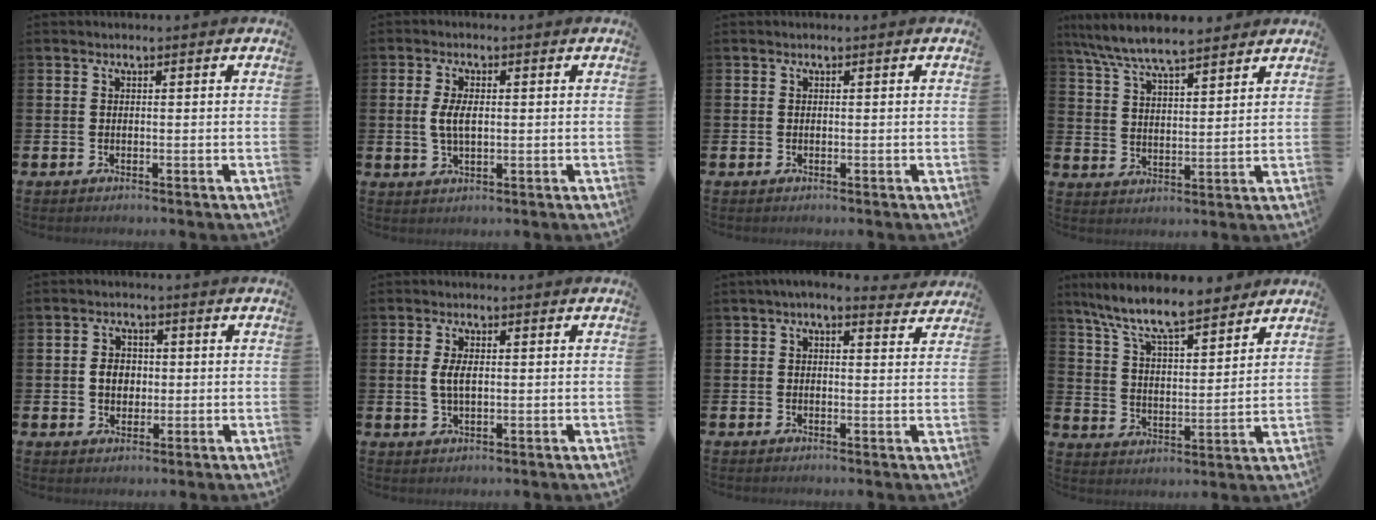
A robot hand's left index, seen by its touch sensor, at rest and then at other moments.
{"total": 3.7, "force": [0.4, 1.8, 3.2], "torque": [-0.059, 0.007, 0.004]}
{"total": 0.0}
{"total": 7.8, "force": [7.3, 1.1, 2.5], "torque": [-0.076, -0.031, 0.132]}
{"total": 3.5, "force": [0.2, 2.9, 1.9], "torque": [-0.023, 0.002, -0.005]}
{"total": 3.1, "force": [0.4, 1.5, 2.7], "torque": [-0.049, 0.005, 0.004]}
{"total": 2.9, "force": [2.5, 0.7, 1.2], "torque": [-0.016, -0.011, 0.042]}
{"total": 9.8, "force": [8.8, 1.9, 3.8], "torque": [-0.103, -0.052, 0.155]}